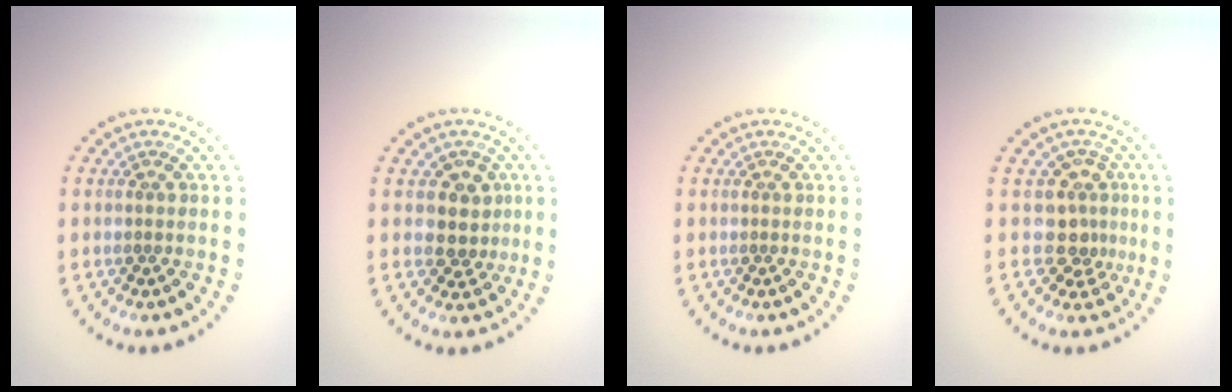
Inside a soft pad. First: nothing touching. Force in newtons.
{"total": 2.6, "press": 2.1, "slide": 1.4}
{"total": 0.0}
{"total": 3.1, "press": 2.2, "slide": 2.2}